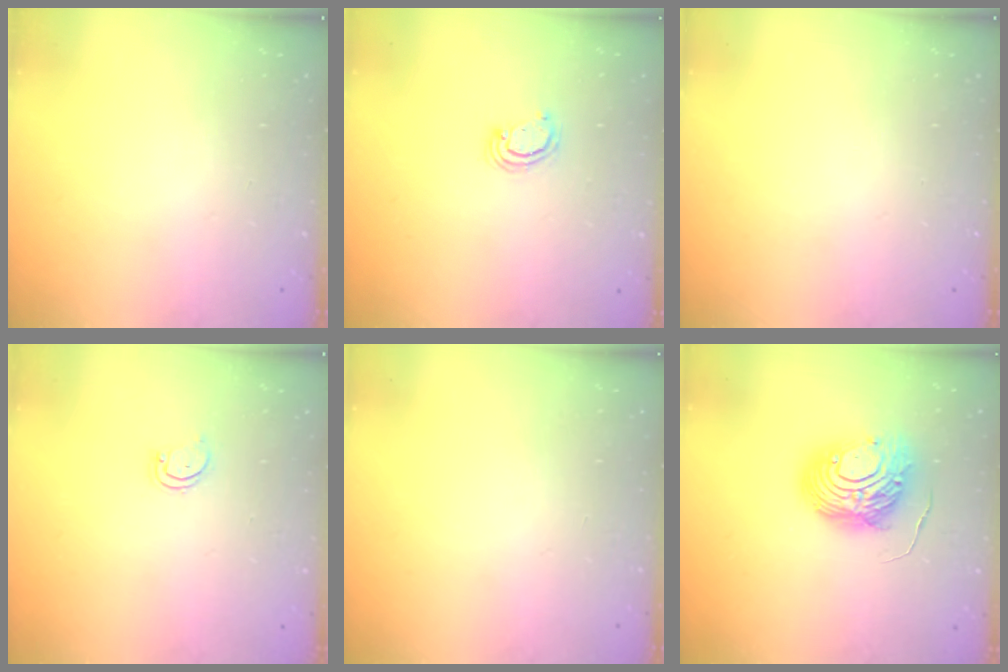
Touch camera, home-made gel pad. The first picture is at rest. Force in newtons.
{"total": 2.3, "press": 2.3, "slide": 0.3}
{"total": 0.0}
{"total": 2.3, "press": 2.3, "slide": 0.1}
{"total": 0.0}
{"total": 12.7, "press": 12.6, "slide": 1.3}